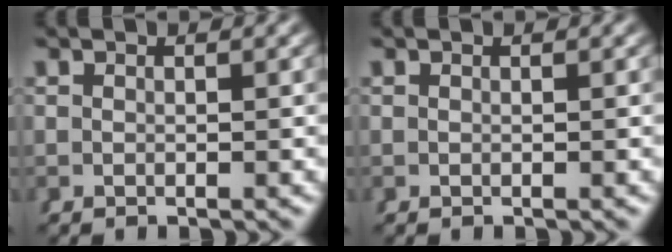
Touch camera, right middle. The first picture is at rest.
{"total": 0.0}